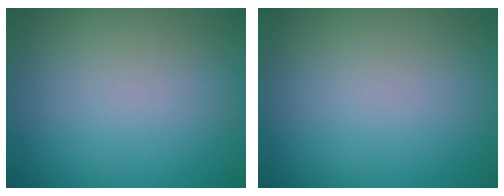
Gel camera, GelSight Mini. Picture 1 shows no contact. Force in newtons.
{"total": 0.0}